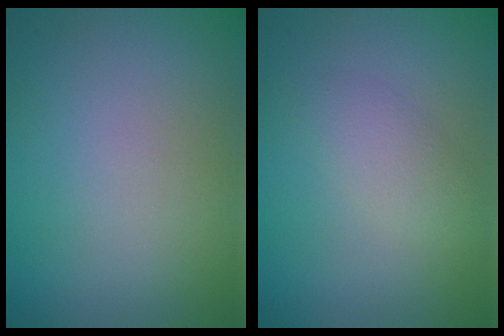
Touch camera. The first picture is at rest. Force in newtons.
{"total": 1.9, "press": 1.9, "slide": 0.1}